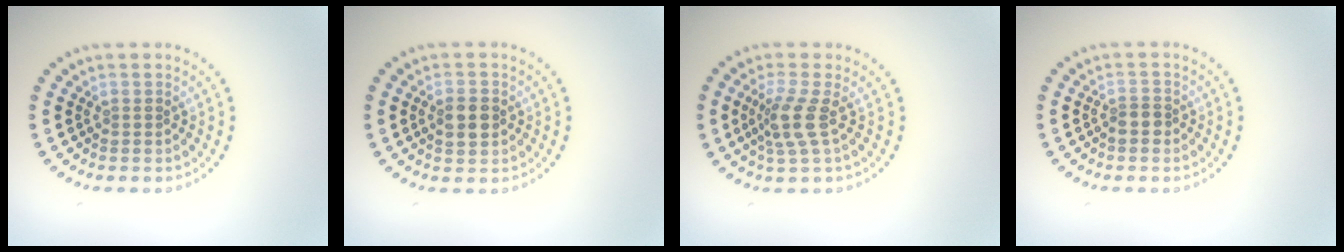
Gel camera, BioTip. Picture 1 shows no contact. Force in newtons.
{"total": 2.9, "press": 2.9, "slide": 0.1}
{"total": 2.9, "press": 2.2, "slide": 1.8}
{"total": 1.5, "press": 1.3, "slide": 0.8}